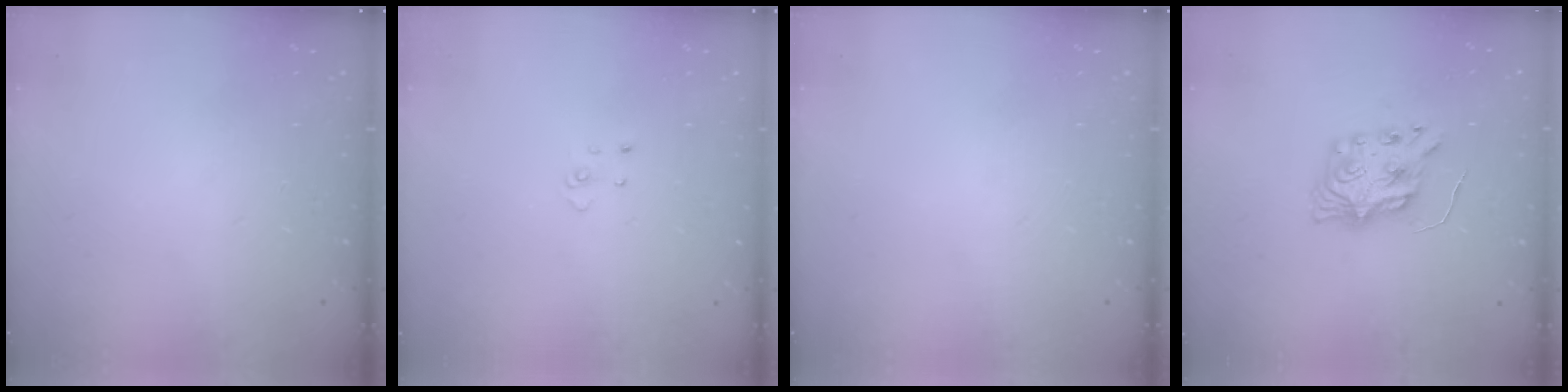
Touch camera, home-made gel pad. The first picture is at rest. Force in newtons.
{"total": 2.7, "press": 2.7, "slide": 0.3}
{"total": 0.0}
{"total": 8.6, "press": 8.6, "slide": 1.0}